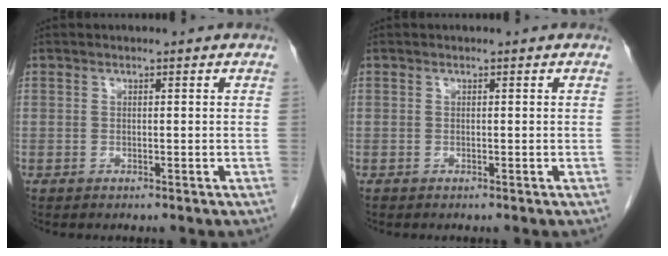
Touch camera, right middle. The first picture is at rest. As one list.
[{"total": 0.0}]